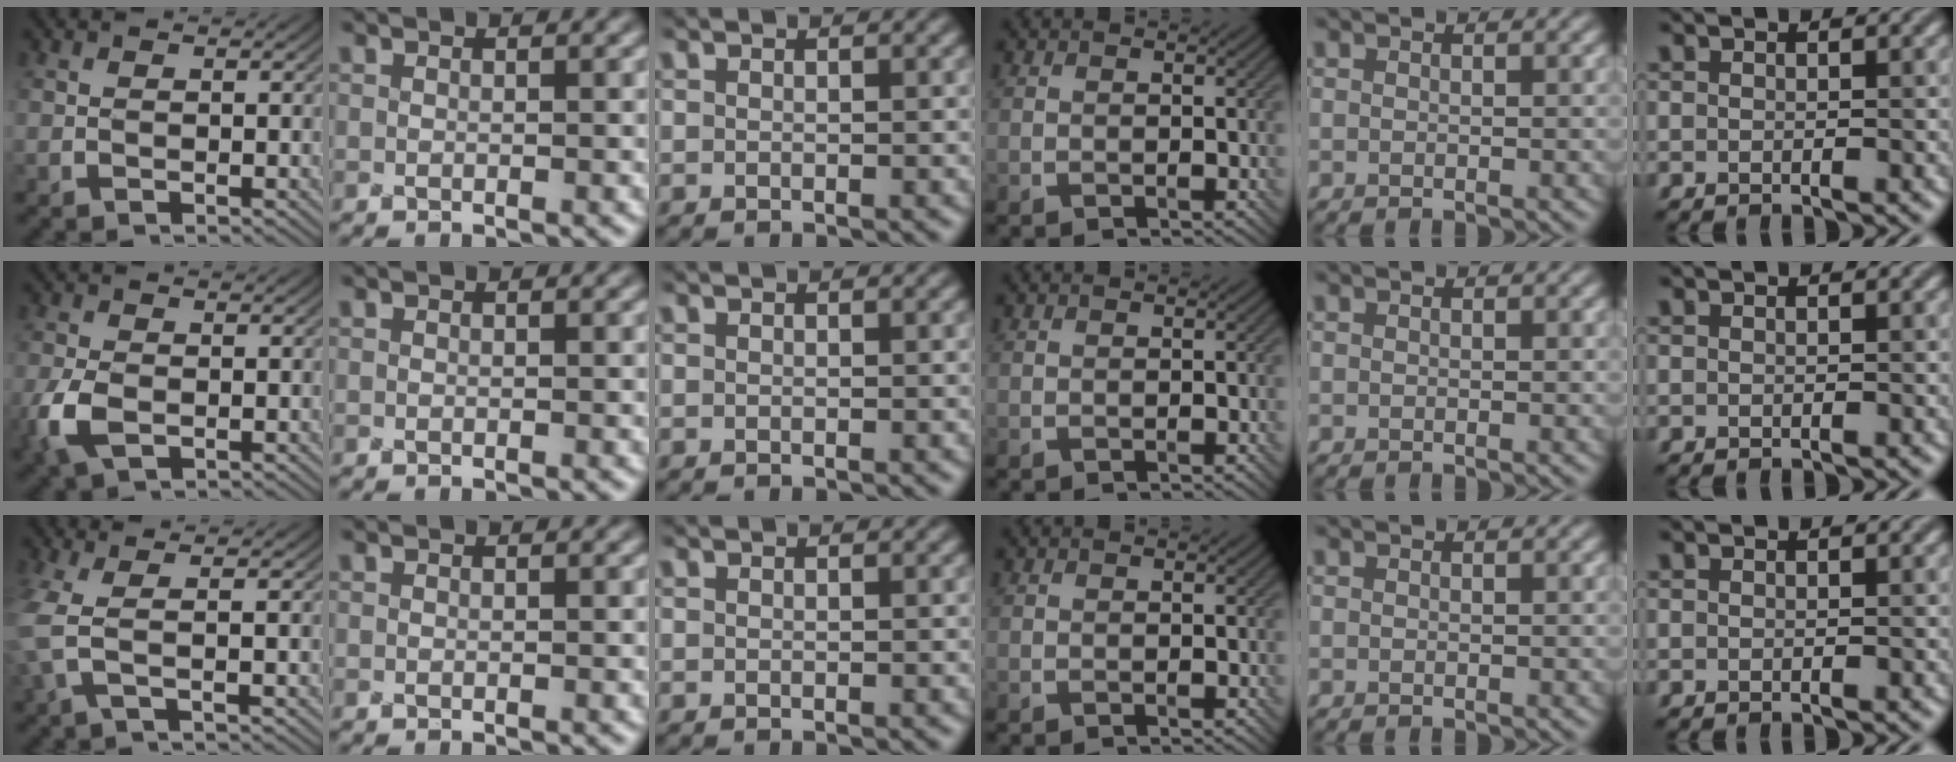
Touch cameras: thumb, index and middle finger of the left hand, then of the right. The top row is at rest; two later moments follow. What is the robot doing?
{"motion": "screw", "object": "bottle cap"}